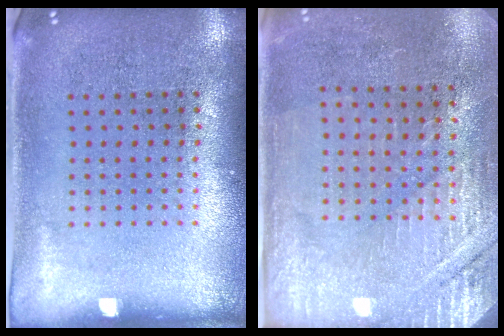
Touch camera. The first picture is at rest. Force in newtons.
{"total": 2.9, "press": 2.8, "slide": 0.7}